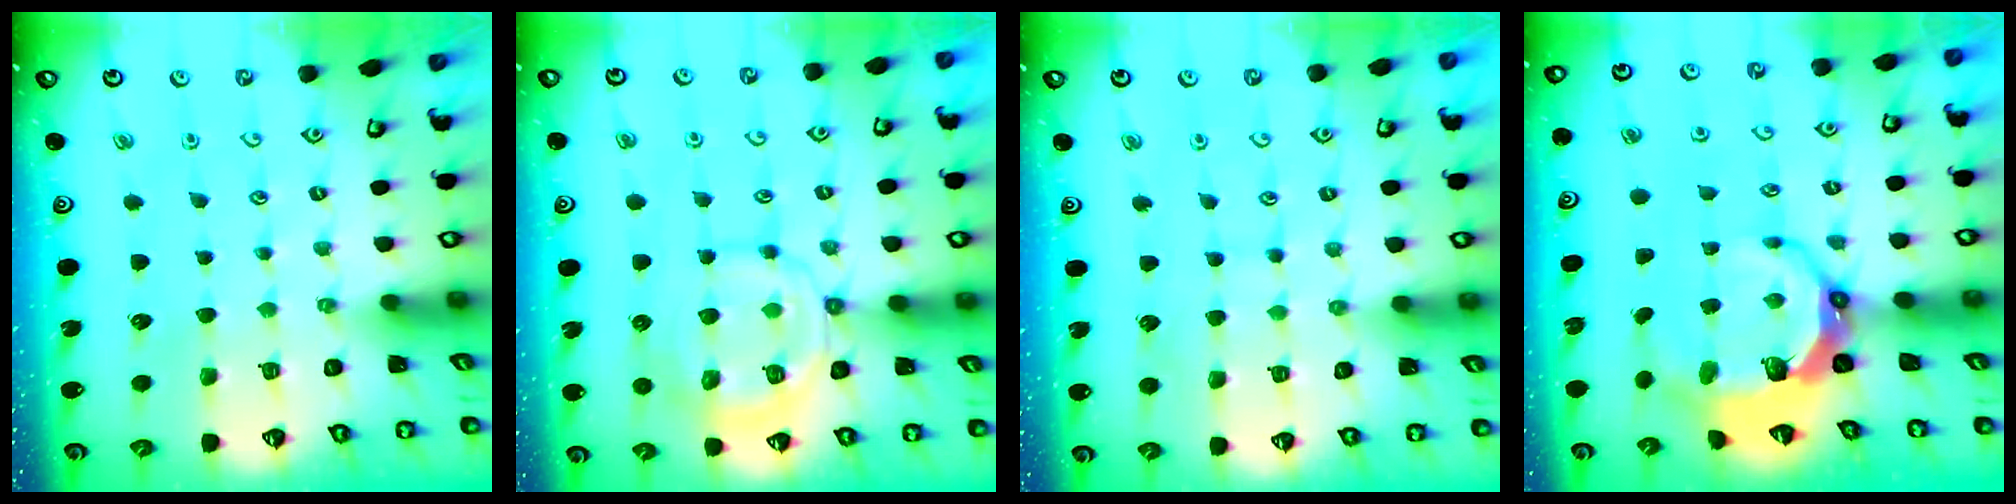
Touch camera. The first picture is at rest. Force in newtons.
{"total": 10.2, "press": 10.1, "slide": 1.3}
{"total": 4.8, "press": 4.8, "slide": 0.5}
{"total": 9.5, "press": 8.1, "slide": 5.0}